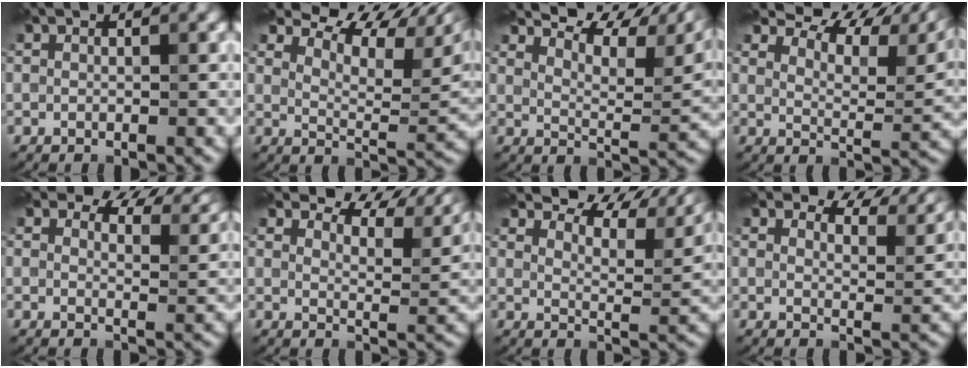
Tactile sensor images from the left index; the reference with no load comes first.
{"total": 12.2, "force": [8.8, 4.0, 7.4], "torque": [-0.136, 0.022, 0.140]}
{"total": 9.9, "force": [7.6, 2.9, 5.7], "torque": [-0.084, 0.014, 0.118]}
{"total": 12.5, "force": [10.0, 4.2, 6.3], "torque": [-0.112, 0.019, 0.146]}
{"total": 7.5, "force": [6.0, 2.9, 3.5], "torque": [-0.047, 0.009, 0.067]}
{"total": 7.8, "force": [6.5, 2.4, 3.5], "torque": [-0.054, 0.008, 0.091]}
{"total": 9.2, "force": [7.8, 2.6, 4.2], "torque": [-0.067, 0.010, 0.112]}
{"total": 7.1, "force": [5.9, 2.4, 3.1], "torque": [-0.046, 0.011, 0.072]}